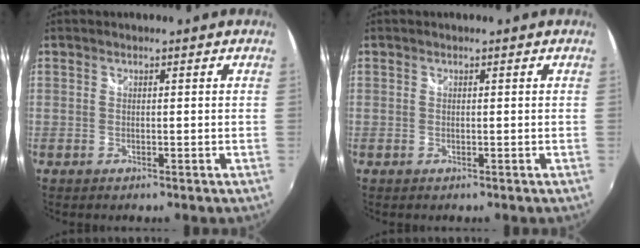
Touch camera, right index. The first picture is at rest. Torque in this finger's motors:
{"motor_torque": [0.24, 0.33, 0.00, 0.00]}